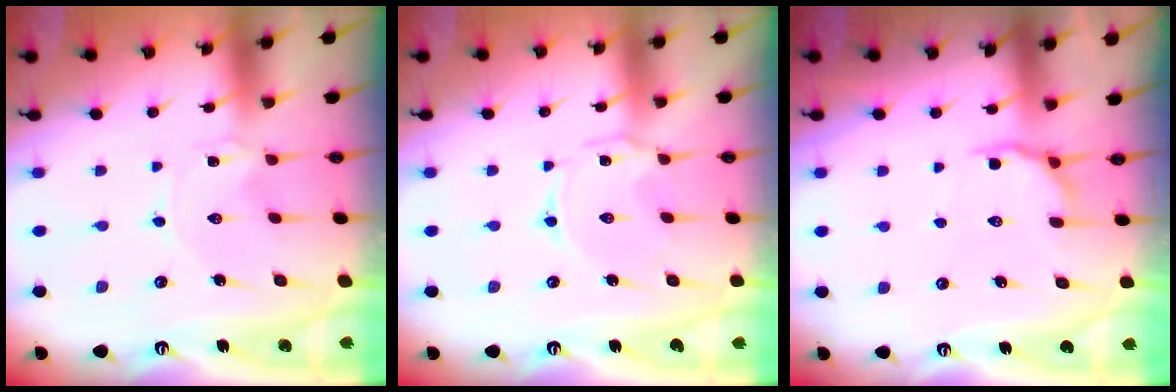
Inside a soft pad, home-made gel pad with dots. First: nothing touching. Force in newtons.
{"total": 1.2, "press": 1.1, "slide": 0.4}
{"total": 5.4, "press": 5.1, "slide": 1.7}